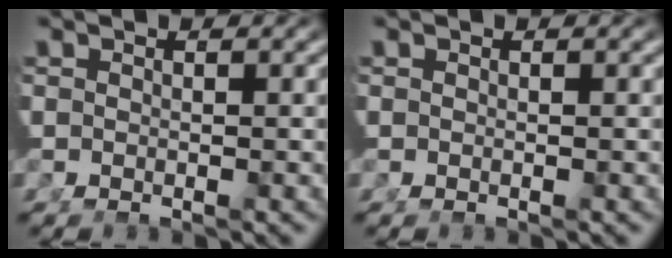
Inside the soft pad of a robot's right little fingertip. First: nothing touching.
{"total": 0.0}